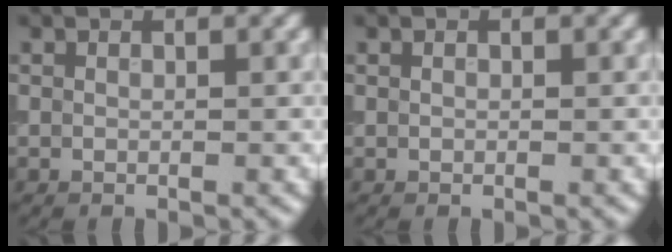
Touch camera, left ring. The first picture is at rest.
{"total": 0.0}